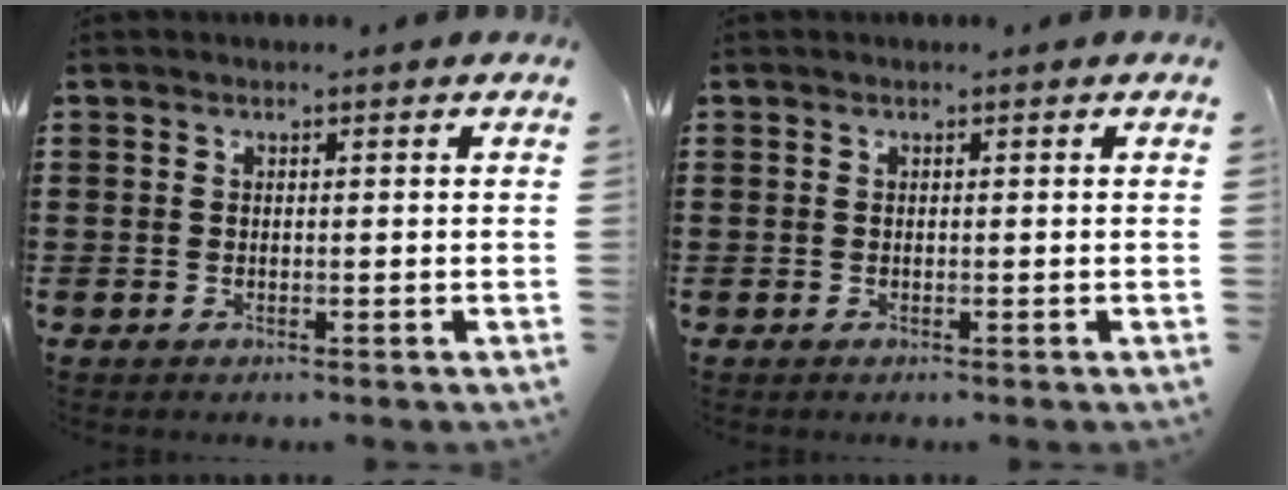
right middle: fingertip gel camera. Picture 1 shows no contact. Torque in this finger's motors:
{"motor_torque": [-1.83, -0.31, -0.03, -0.01]}